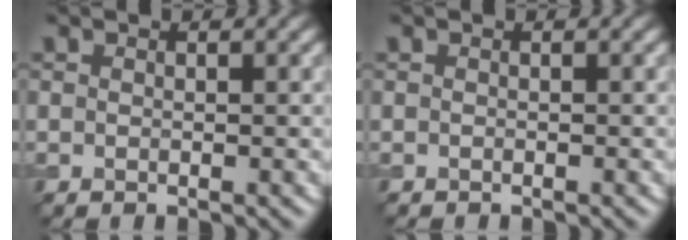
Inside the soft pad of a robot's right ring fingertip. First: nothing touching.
{"total": 0.0}